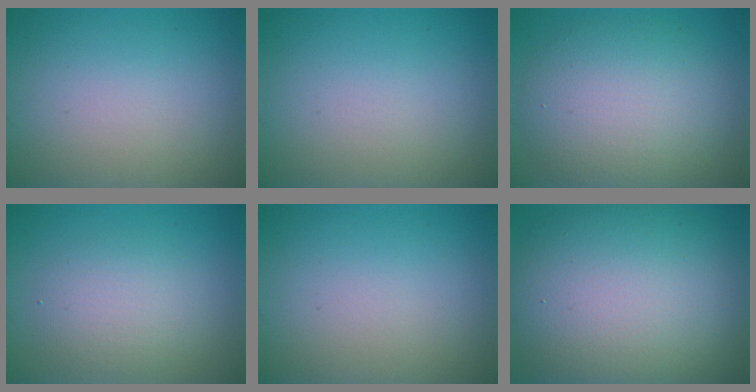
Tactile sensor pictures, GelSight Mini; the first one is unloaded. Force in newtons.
{"total": 0.0}
{"total": 7.8, "press": 7.8, "slide": 0.2}
{"total": 3.0, "press": 3.0, "slide": 0.2}
{"total": 0.0}
{"total": 14.1, "press": 14.1, "slide": 0.9}